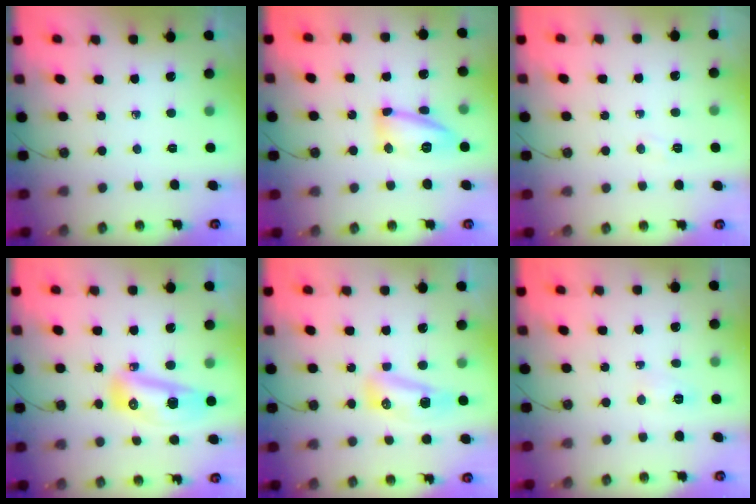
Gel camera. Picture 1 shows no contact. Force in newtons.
{"total": 13.5, "press": 13.5, "slide": 0.8}
{"total": 3.4, "press": 3.4, "slide": 0.5}
{"total": 11.3, "press": 11.2, "slide": 1.3}
{"total": 9.4, "press": 8.9, "slide": 3.1}
{"total": 4.2, "press": 4.2, "slide": 0.6}